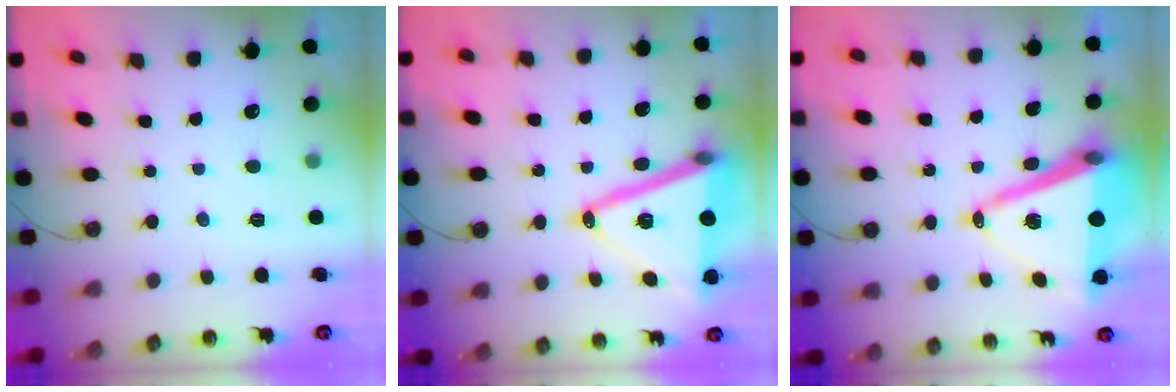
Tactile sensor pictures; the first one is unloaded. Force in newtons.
{"total": 20.5, "press": 20.1, "slide": 3.9}
{"total": 15.6, "press": 15.1, "slide": 3.9}